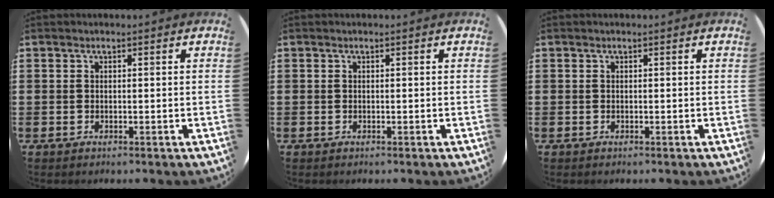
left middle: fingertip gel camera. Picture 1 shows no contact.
{"total": 0.0}
{"total": 0.0}